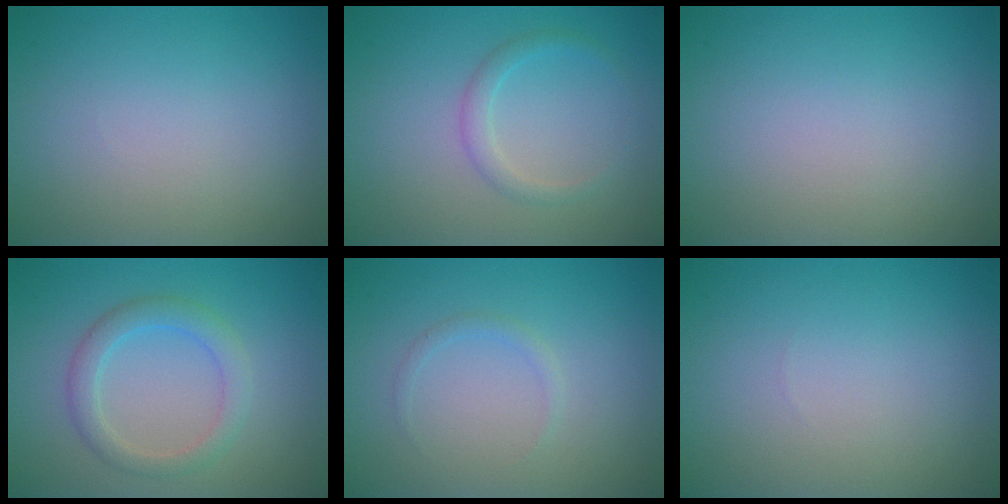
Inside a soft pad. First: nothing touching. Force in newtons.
{"total": 1.6, "press": 1.6, "slide": 0.1}
{"total": 0.0}
{"total": 2.9, "press": 2.8, "slide": 0.1}
{"total": 0.8, "press": 0.8, "slide": 0.0}
{"total": 0.0}